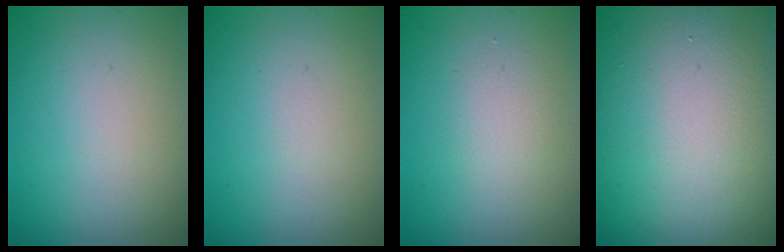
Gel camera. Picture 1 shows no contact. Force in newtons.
{"total": 0.0}
{"total": 1.4, "press": 1.4, "slide": 0.1}
{"total": 22.3, "press": 22.3, "slide": 0.7}